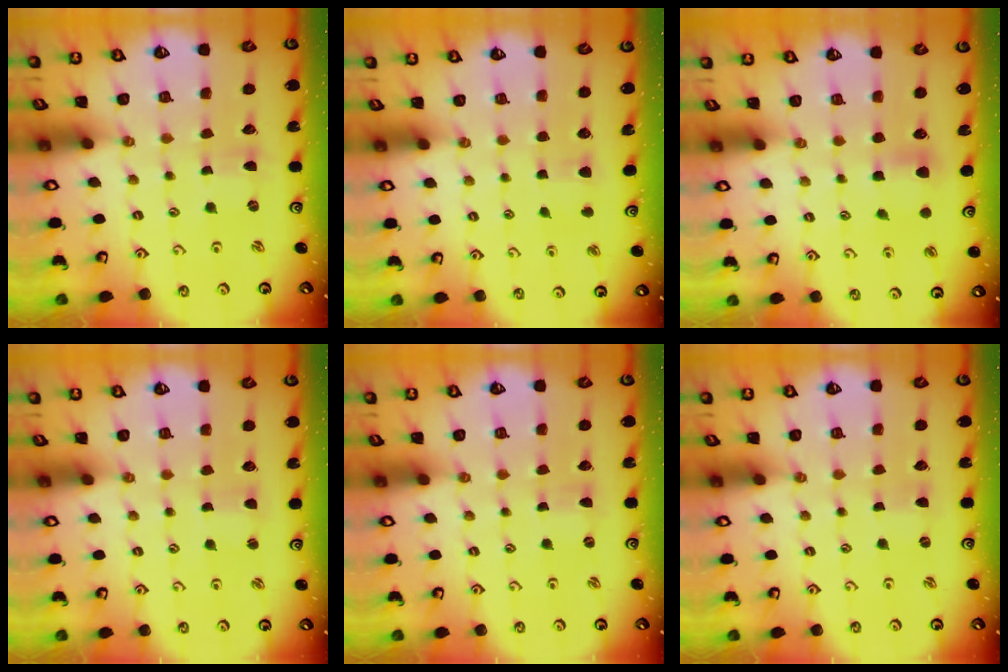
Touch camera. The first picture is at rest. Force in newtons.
{"total": 3.5, "press": 3.5, "slide": 0.6}
{"total": 5.7, "press": 5.6, "slide": 0.9}
{"total": 1.7, "press": 1.7, "slide": 0.1}
{"total": 0.0}
{"total": 0.0}